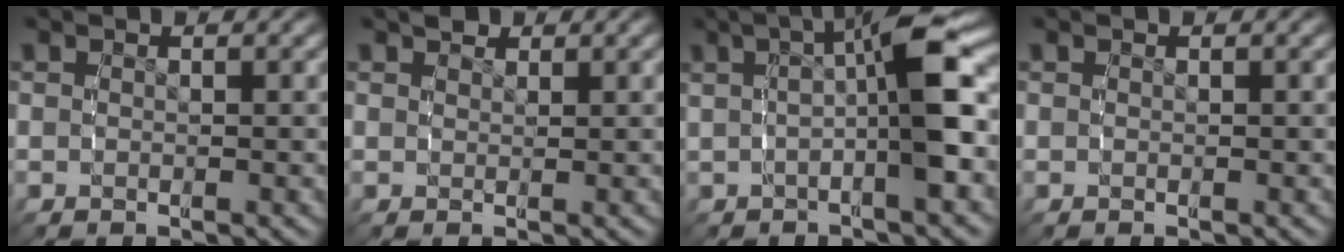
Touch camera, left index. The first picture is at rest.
{"total": 1.4, "force": [1.3, 0.6, 0.2], "torque": [0.003, 0.000, 0.022]}
{"total": 6.7, "force": [1.0, 1.2, 6.6], "torque": [-0.101, 0.020, 0.014]}
{"total": 0.0}